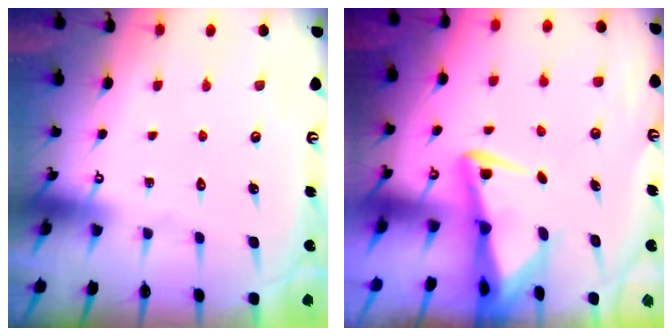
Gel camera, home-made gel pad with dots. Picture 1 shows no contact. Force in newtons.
{"total": 3.6, "press": 3.5, "slide": 0.7}